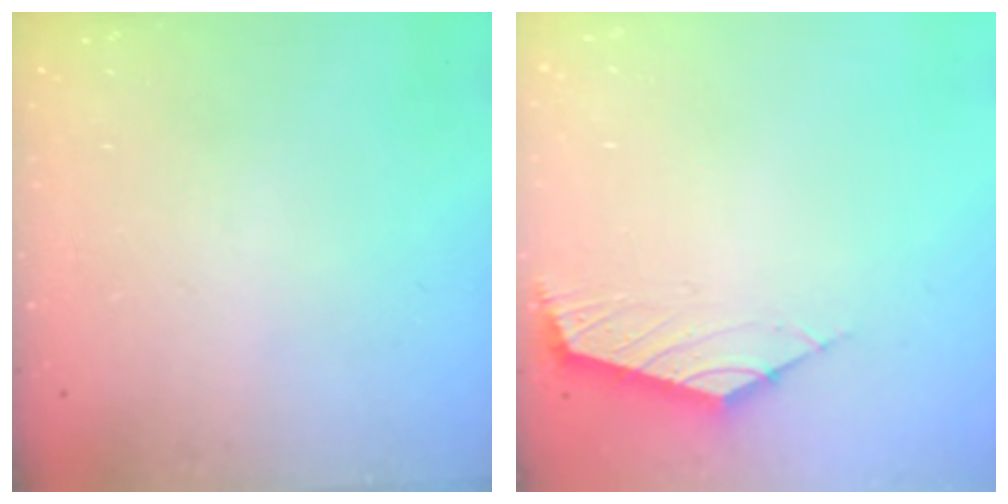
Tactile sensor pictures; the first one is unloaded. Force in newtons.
{"total": 2.6, "press": 2.5, "slide": 0.6}